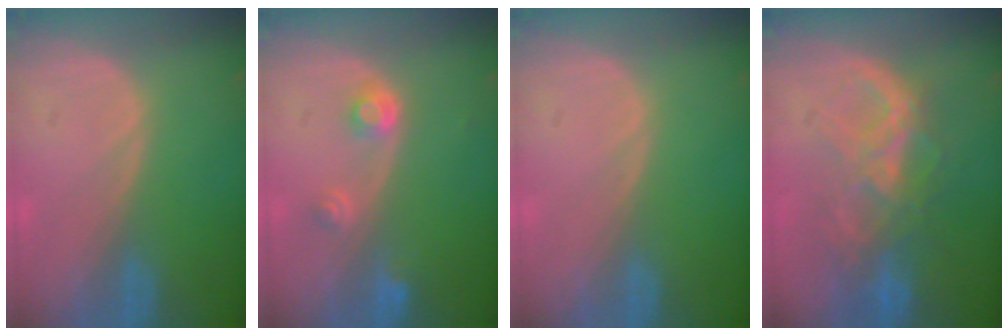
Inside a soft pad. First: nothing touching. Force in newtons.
{"total": 3.0, "press": 2.8, "slide": 1.0}
{"total": 0.0}
{"total": 8.1, "press": 7.6, "slide": 2.7}